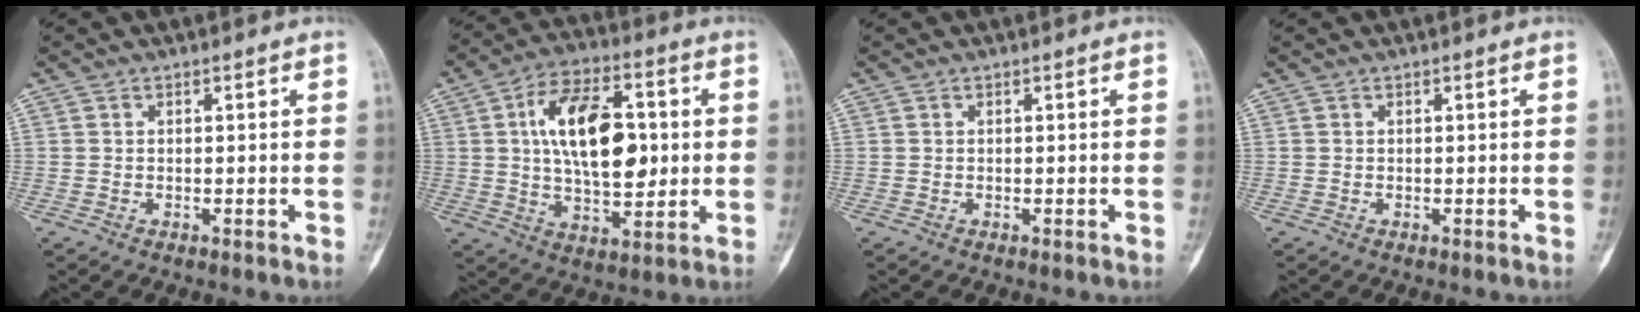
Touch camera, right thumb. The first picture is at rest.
{"total": 16.5, "force": [2.2, 9.0, 13.7], "torque": [-0.203, 0.003, 0.036]}
{"total": 0.0}
{"total": 0.0}